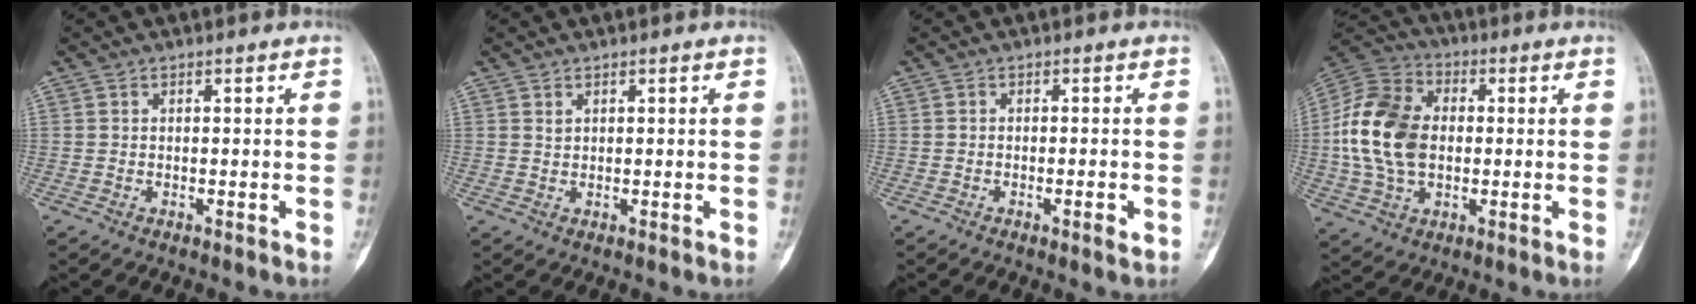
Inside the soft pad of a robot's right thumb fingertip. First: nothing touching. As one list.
[{"total": 0.9, "force": [0.7, 0.5, 0.4], "torque": [-0.002, -0.005, 0.014]}, {"total": 1.9, "force": [-0.7, 0.4, 1.8], "torque": [-0.026, 0.000, -0.011]}, {"total": 17.0, "force": [0.1, 11.7, 12.3], "torque": [-0.233, 0.018, -0.001]}]